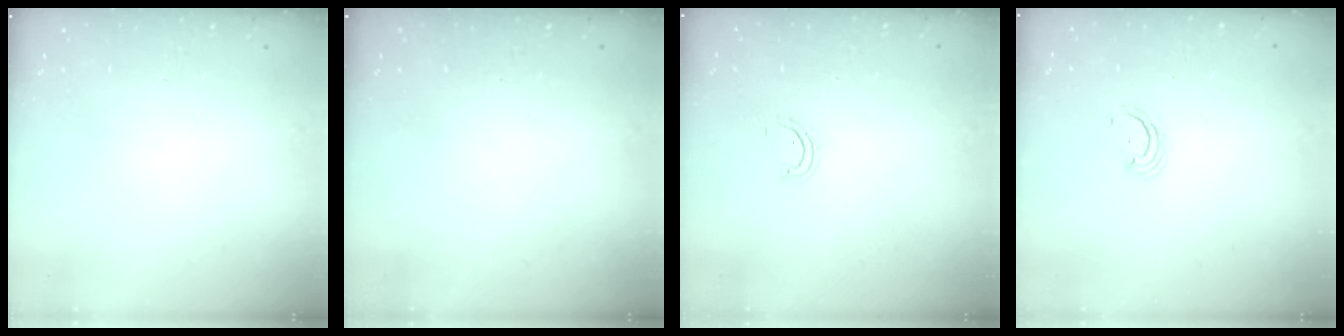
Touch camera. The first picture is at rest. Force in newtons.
{"total": 0.0}
{"total": 4.7, "press": 4.4, "slide": 1.6}
{"total": 2.6, "press": 2.6, "slide": 0.3}